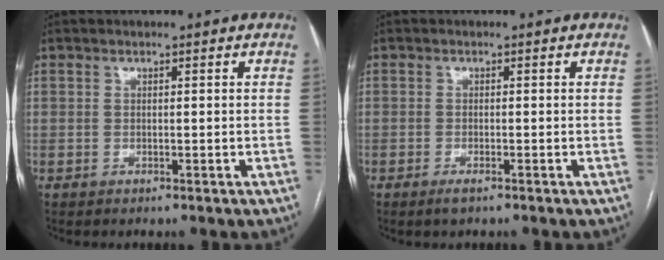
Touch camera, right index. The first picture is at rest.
{"total": 1.5, "force": [-1.0, 0.2, 1.1], "torque": [-0.021, -0.003, -0.017]}